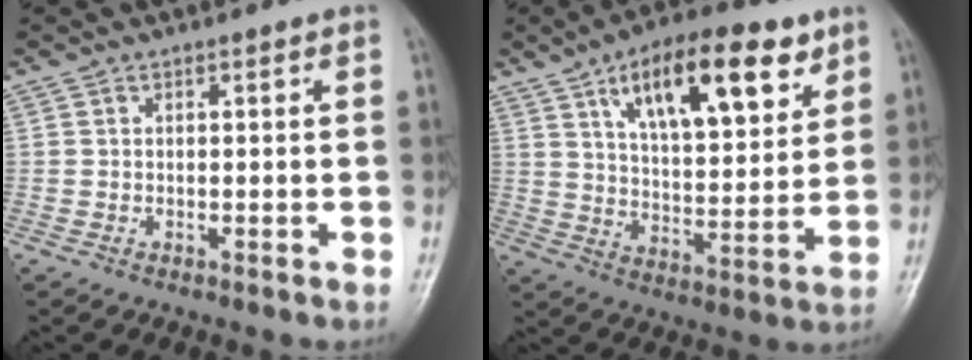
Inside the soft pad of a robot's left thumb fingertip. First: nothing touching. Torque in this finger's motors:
{"motor_torque": [1.71, 1.73, 1.62, -1.14, 0.17]}